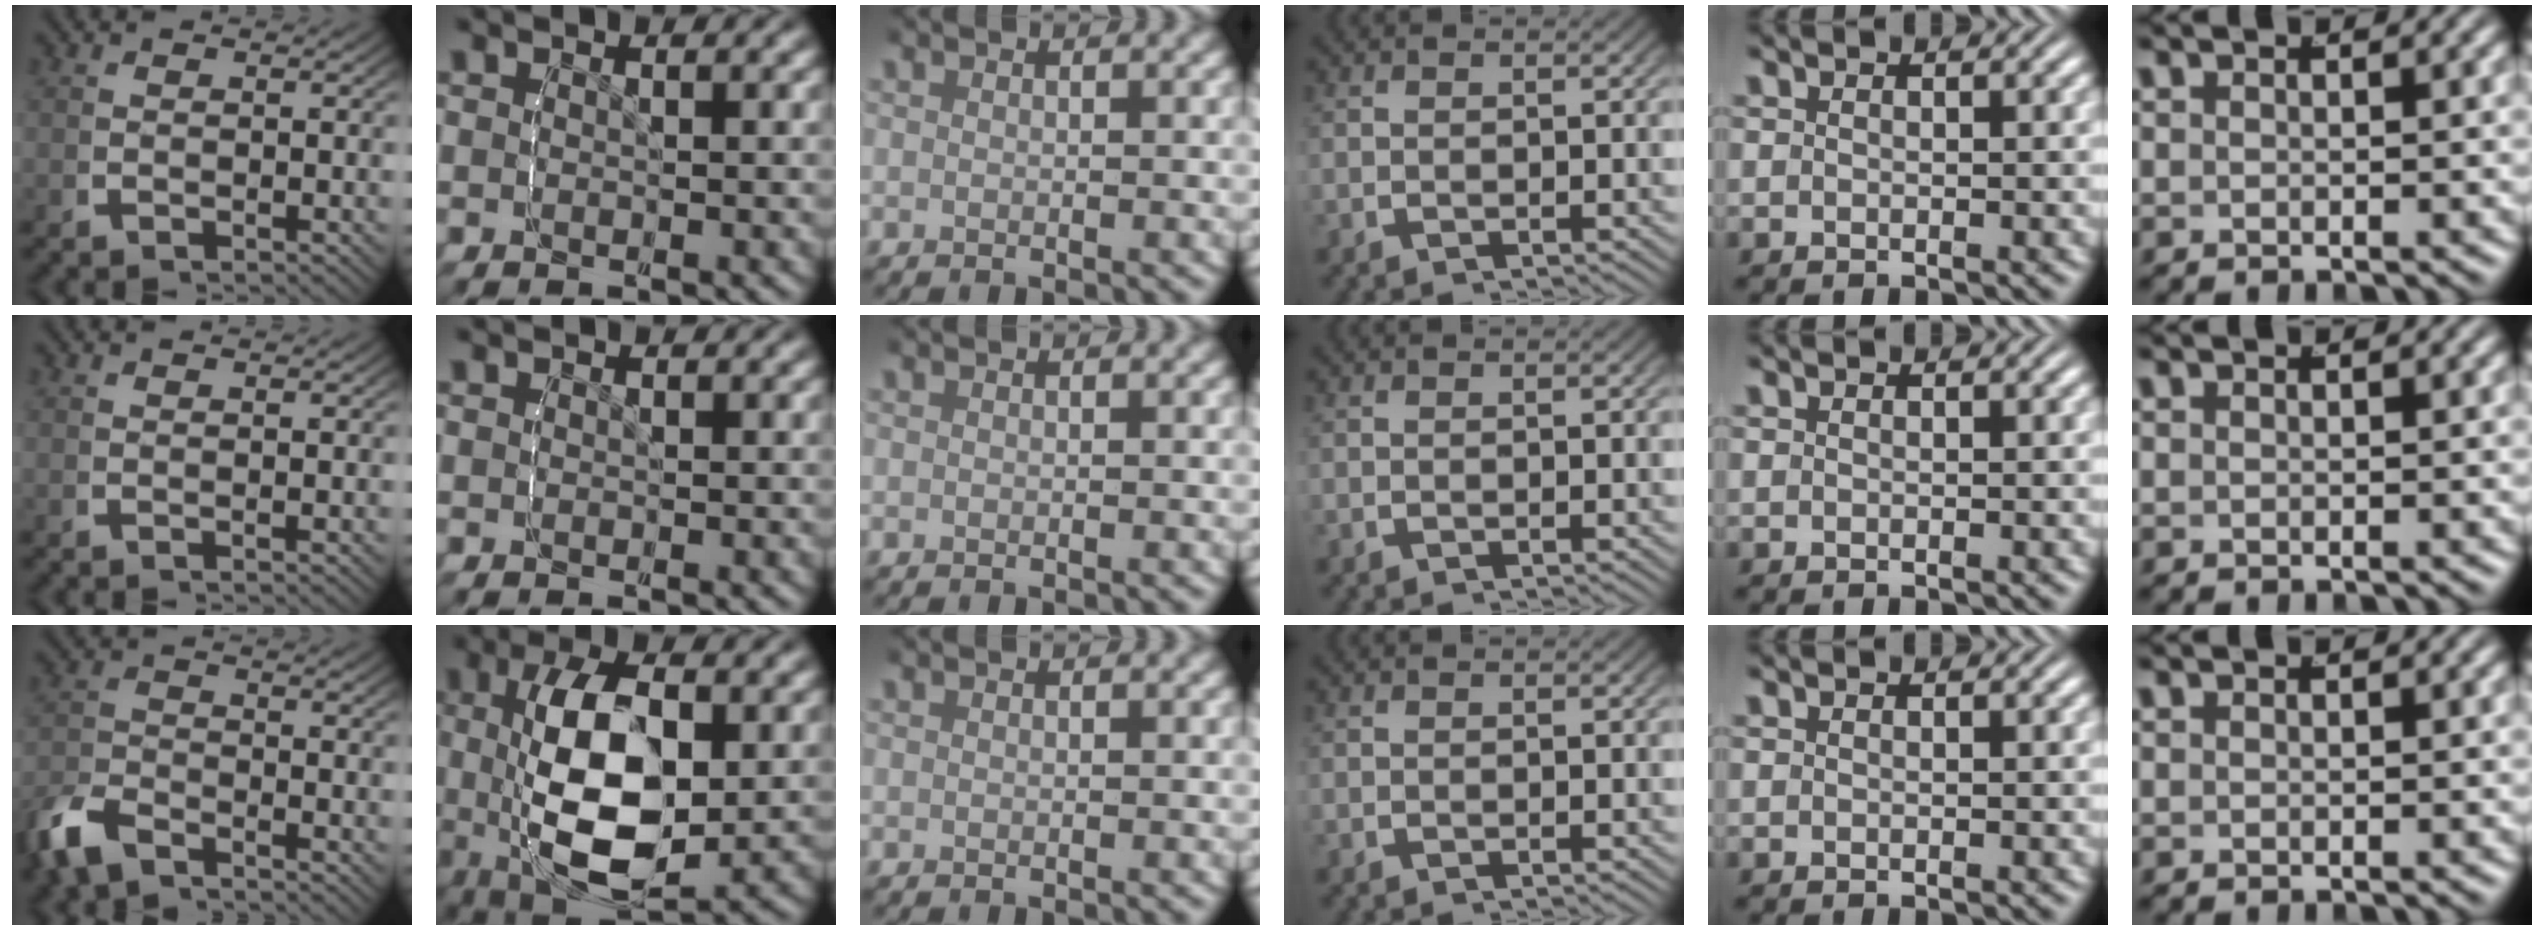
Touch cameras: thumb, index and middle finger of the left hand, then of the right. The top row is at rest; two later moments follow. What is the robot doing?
{"motion": "grasp_and_lifting", "object": "scissors"}